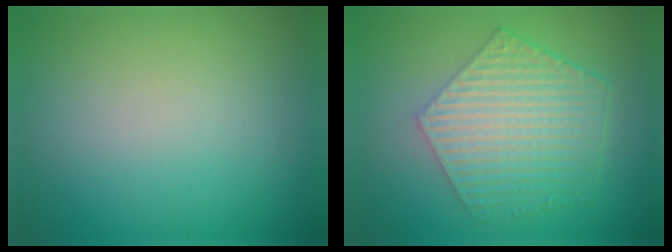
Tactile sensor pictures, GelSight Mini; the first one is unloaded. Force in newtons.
{"total": 6.2, "press": 4.5, "slide": 4.3}